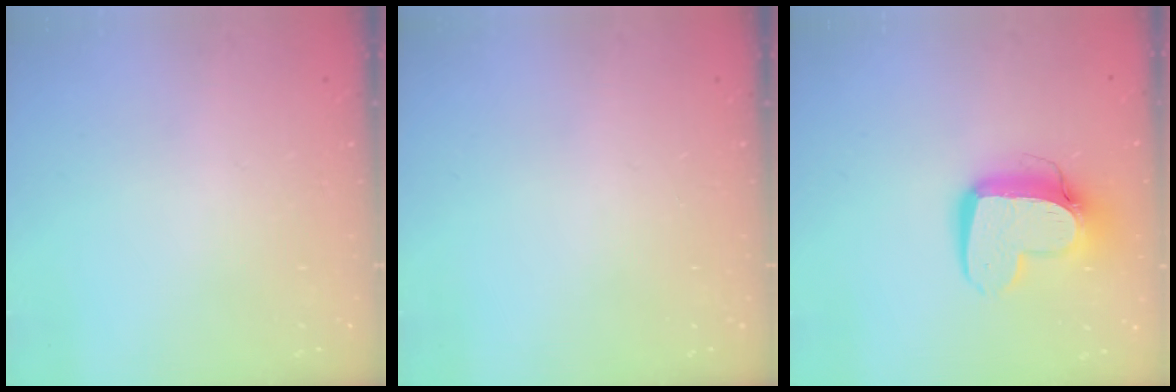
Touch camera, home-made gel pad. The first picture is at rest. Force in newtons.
{"total": 0.0}
{"total": 13.0, "press": 12.9, "slide": 1.4}